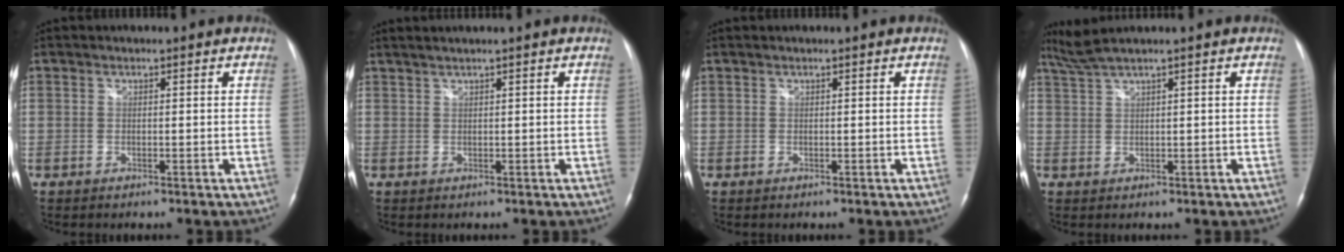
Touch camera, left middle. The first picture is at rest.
{"total": 2.7, "force": [2.0, -0.4, 1.8], "torque": [-0.039, 0.018, 0.043]}
{"total": 0.5, "force": [0.4, -0.1, 0.3], "torque": [-0.010, 0.012, 0.011]}
{"total": 2.8, "force": [2.3, -0.9, 1.5], "torque": [-0.044, 0.015, 0.054]}